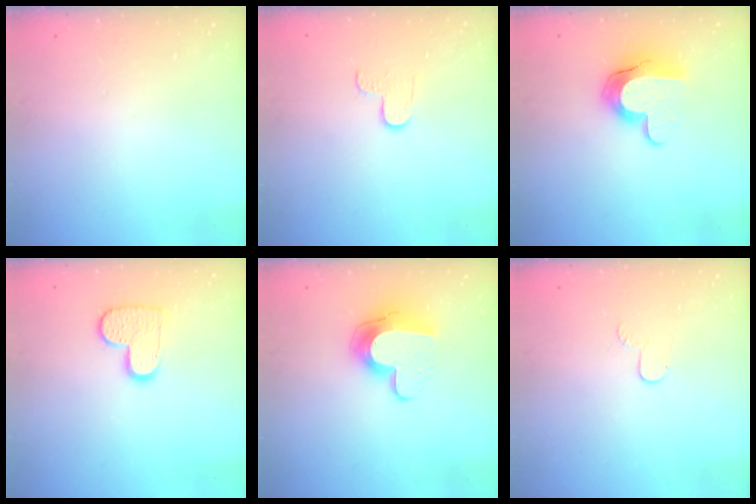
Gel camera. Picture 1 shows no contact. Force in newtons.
{"total": 2.9, "press": 2.9, "slide": 0.3}
{"total": 11.1, "press": 11.1, "slide": 0.8}
{"total": 10.4, "press": 10.4, "slide": 0.6}
{"total": 12.1, "press": 12.0, "slide": 0.9}
{"total": 3.8, "press": 3.8, "slide": 0.4}